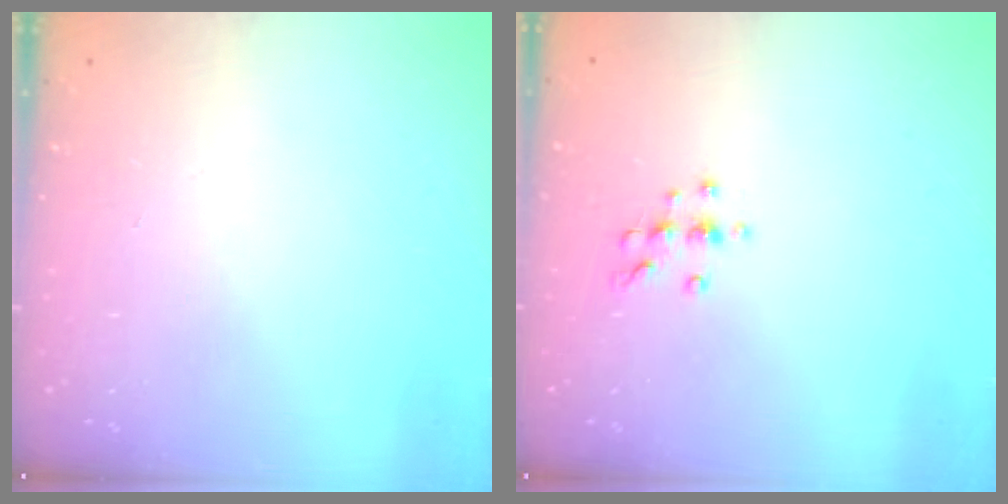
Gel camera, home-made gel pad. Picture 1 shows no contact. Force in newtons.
{"total": 6.3, "press": 6.2, "slide": 0.7}